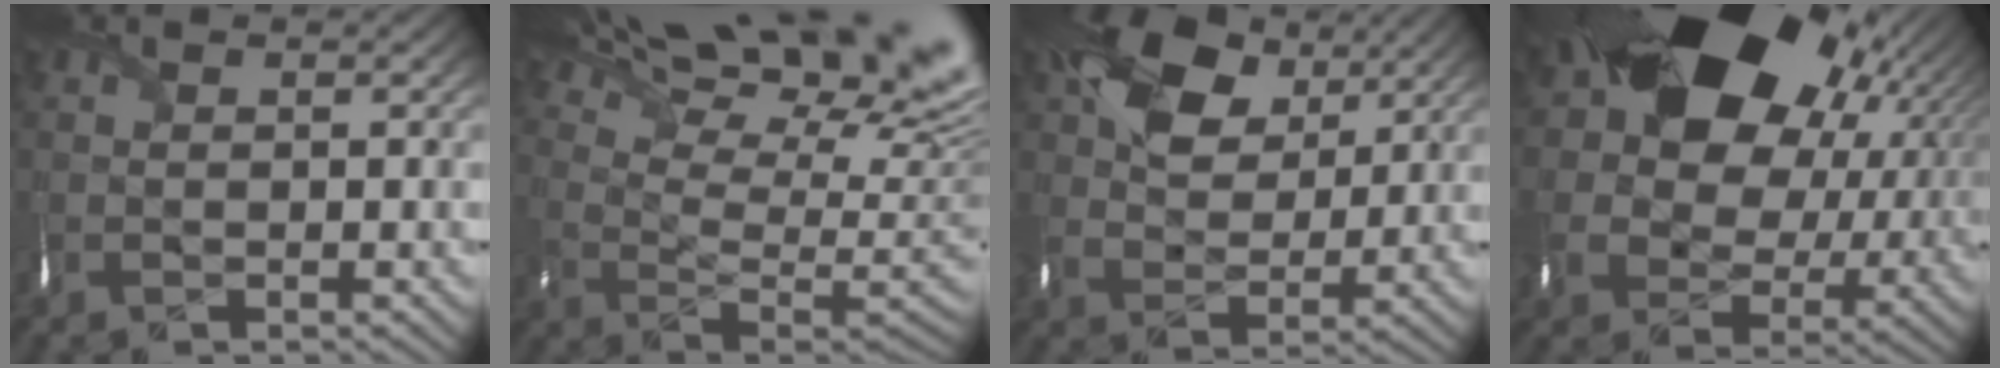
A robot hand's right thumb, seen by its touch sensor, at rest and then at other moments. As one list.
[{"total": 19.1, "force": [12.5, 6.1, 13.2], "torque": [-0.221, 0.044, 0.185]}, {"total": 10.6, "force": [4.9, 7.1, 6.1], "torque": [-0.120, 0.010, 0.083]}, {"total": 20.1, "force": [7.3, 15.0, 11.3], "torque": [-0.232, 0.026, 0.132]}]